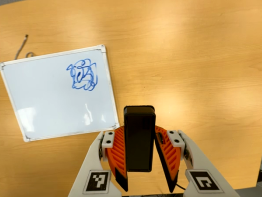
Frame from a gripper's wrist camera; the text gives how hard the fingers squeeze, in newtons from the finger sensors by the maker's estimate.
{"total": 4.5, "left": 3.9, "right": 5.1}